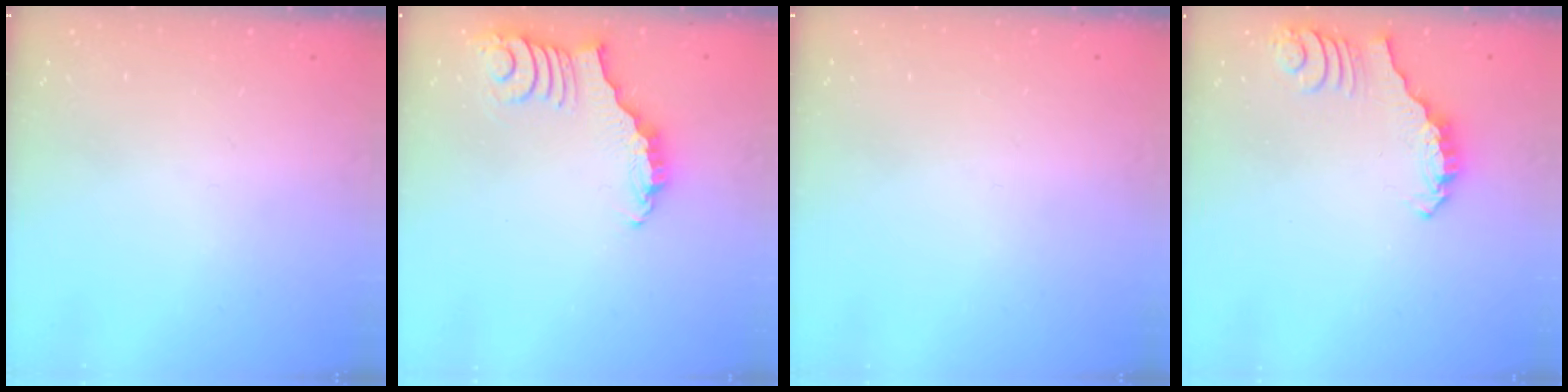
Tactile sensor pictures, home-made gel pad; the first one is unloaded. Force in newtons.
{"total": 2.2, "press": 2.2, "slide": 0.3}
{"total": 0.0}
{"total": 2.9, "press": 2.9, "slide": 0.3}